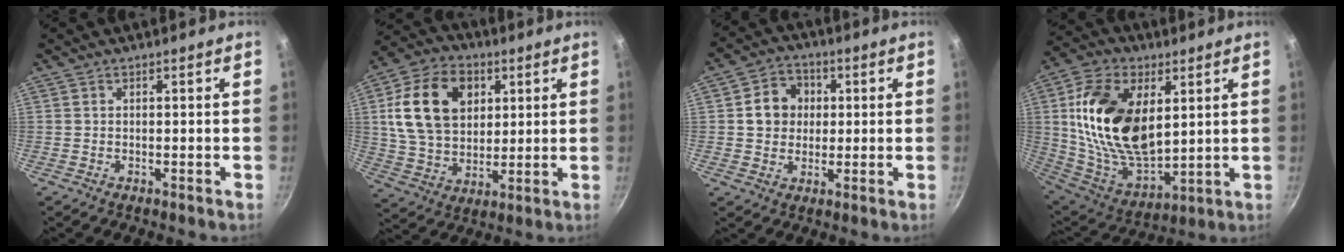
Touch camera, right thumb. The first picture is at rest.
{"total": 18.1, "force": [4.9, 13.1, 11.6], "torque": [-0.190, -0.004, 0.086]}
{"total": 8.1, "force": [1.2, 7.1, 3.7], "torque": [-0.026, 0.009, 0.011]}
{"total": 22.6, "force": [5.0, 13.5, 17.4], "torque": [-0.300, -0.021, 0.104]}